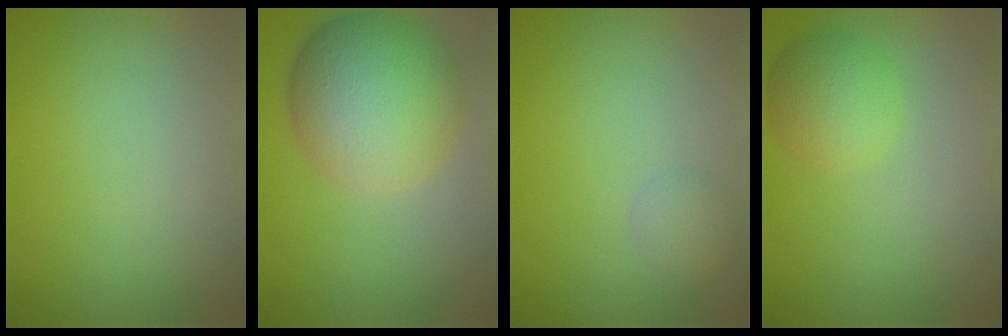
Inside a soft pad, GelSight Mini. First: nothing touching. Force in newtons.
{"total": 9.5, "press": 9.5, "slide": 0.6}
{"total": 1.5, "press": 1.5, "slide": 0.0}
{"total": 3.3, "press": 3.3, "slide": 0.2}